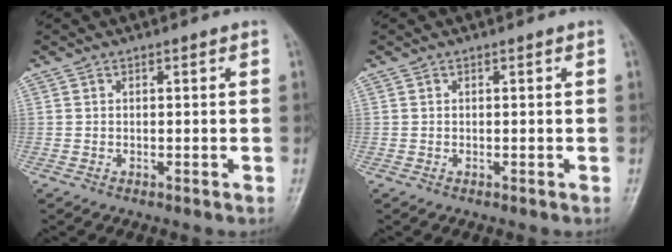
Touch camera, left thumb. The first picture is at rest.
{"total": 0.0}